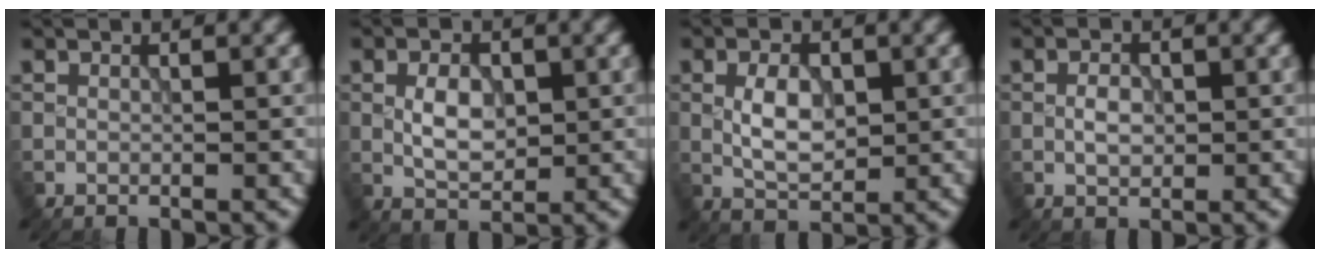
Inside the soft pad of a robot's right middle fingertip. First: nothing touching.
{"total": 3.4, "force": [0.2, 2.0, 2.7], "torque": [-0.054, 0.000, 0.004]}
{"total": 3.8, "force": [0.2, 2.2, 3.1], "torque": [-0.063, 0.001, 0.005]}
{"total": 1.9, "force": [-0.1, 1.2, 1.5], "torque": [-0.026, 0.003, -0.004]}